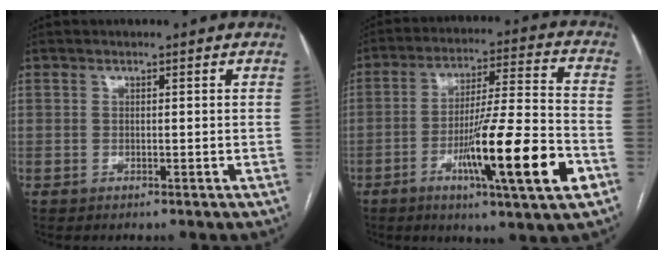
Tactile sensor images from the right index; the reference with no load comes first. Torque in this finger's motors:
{"motor_torque": [2.14, 0.00, 0.78, 0.21]}